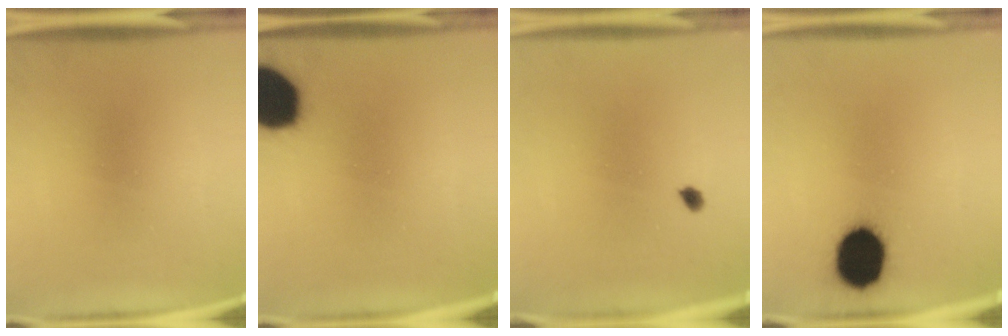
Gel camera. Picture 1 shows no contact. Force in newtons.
{"total": 18.7}
{"total": 1.1}
{"total": 14.4}